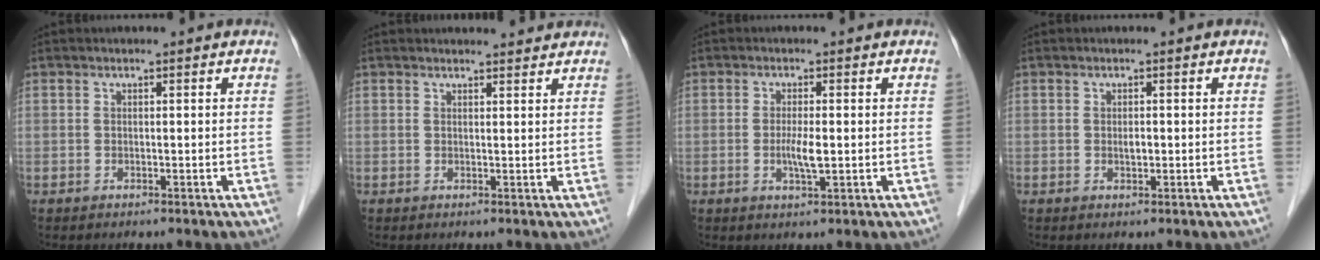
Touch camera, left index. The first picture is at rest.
{"total": 3.4, "force": [3.3, 0.5, 0.4], "torque": [-0.009, 0.008, 0.036]}
{"total": 3.0, "force": [-0.3, 0.4, 2.9], "torque": [-0.060, -0.005, -0.005]}
{"total": 1.0, "force": [0.0, 0.5, 0.8], "torque": [-0.016, 0.000, 0.000]}